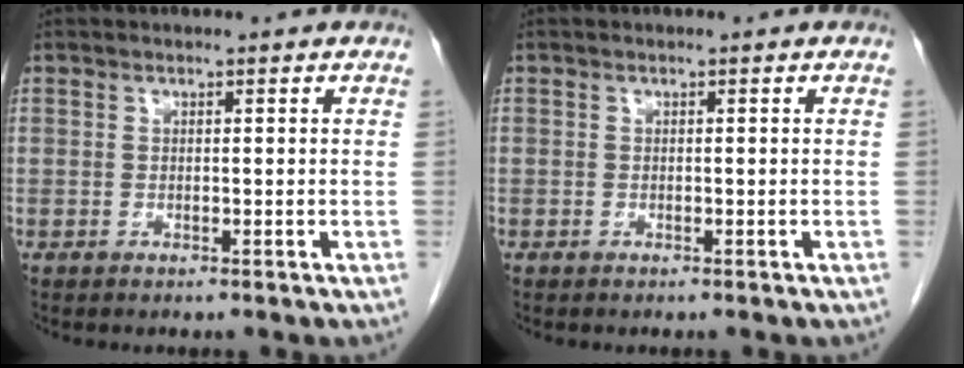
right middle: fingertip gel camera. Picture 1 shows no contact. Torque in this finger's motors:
{"motor_torque": [0.07, -0.14, -0.18, -0.18]}